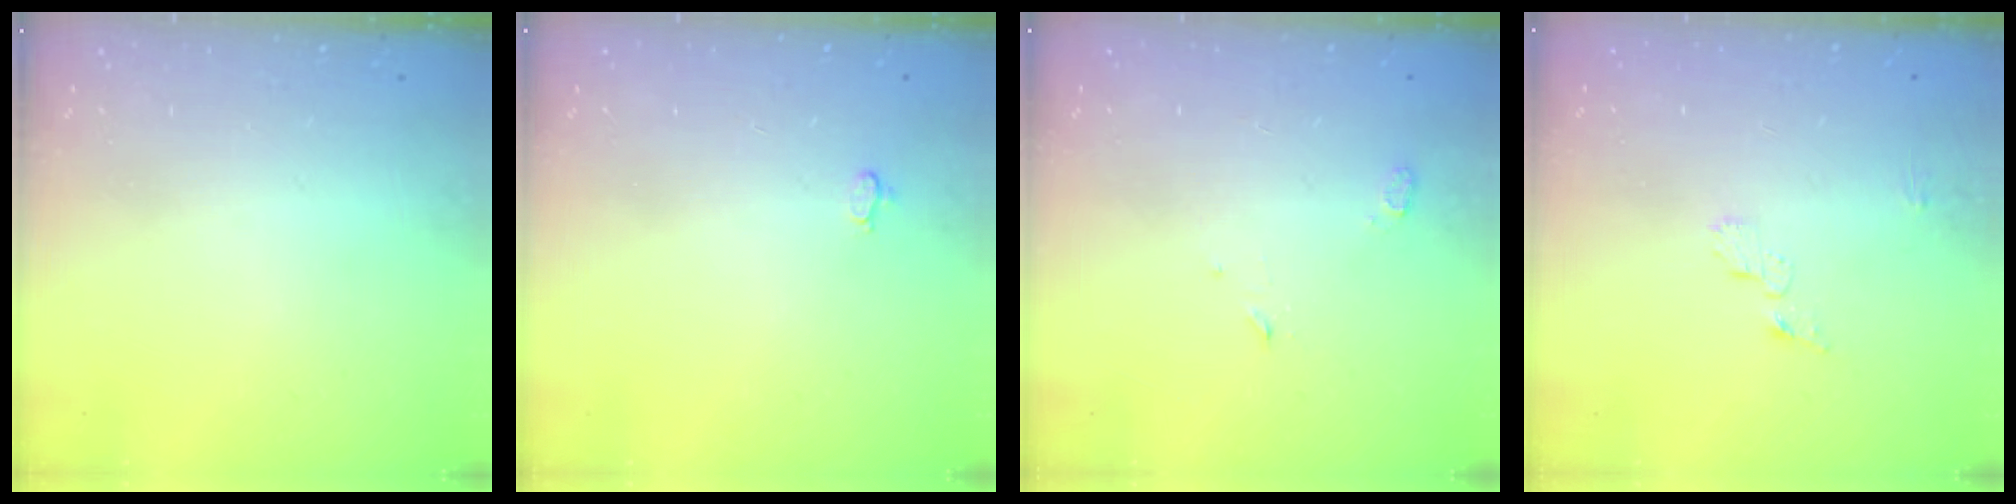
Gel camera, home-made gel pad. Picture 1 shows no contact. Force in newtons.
{"total": 2.6, "press": 2.6, "slide": 0.3}
{"total": 2.7, "press": 2.6, "slide": 0.8}
{"total": 4.8, "press": 4.8, "slide": 0.5}